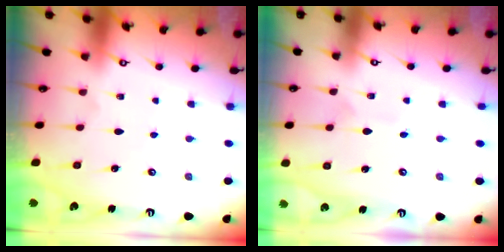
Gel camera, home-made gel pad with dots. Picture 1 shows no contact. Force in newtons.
{"total": 2.8, "press": 2.7, "slide": 0.3}